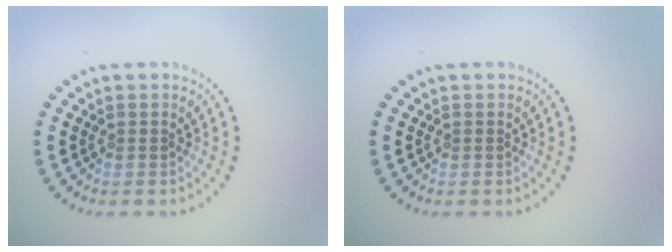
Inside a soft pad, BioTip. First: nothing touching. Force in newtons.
{"total": 0.0}